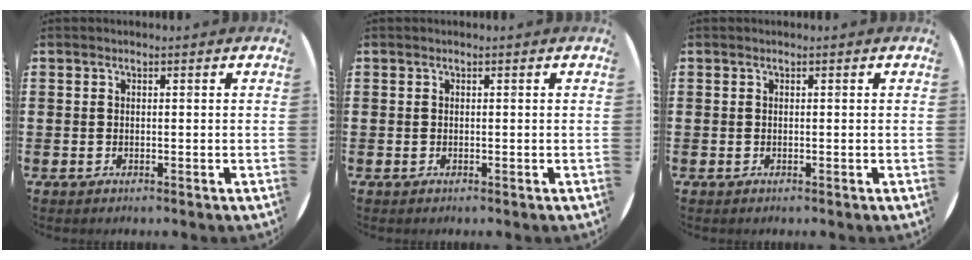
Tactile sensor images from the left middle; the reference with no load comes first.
{"total": 0.0}
{"total": 0.0}